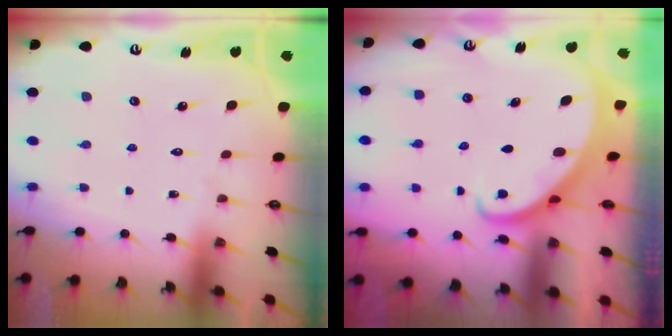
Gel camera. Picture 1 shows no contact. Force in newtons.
{"total": 2.7, "press": 2.7, "slide": 0.3}